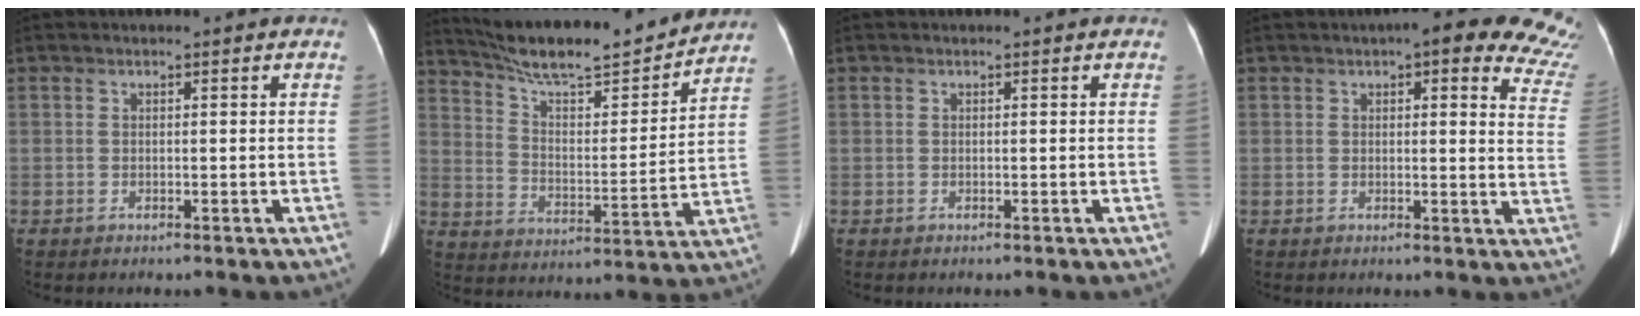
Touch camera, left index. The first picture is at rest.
{"total": 19.2, "force": [17.5, 1.9, 7.7], "torque": [-0.134, -0.004, 0.269]}
{"total": 0.0}
{"total": 16.7, "force": [13.4, 4.0, 9.1], "torque": [-0.075, -0.022, 0.119]}